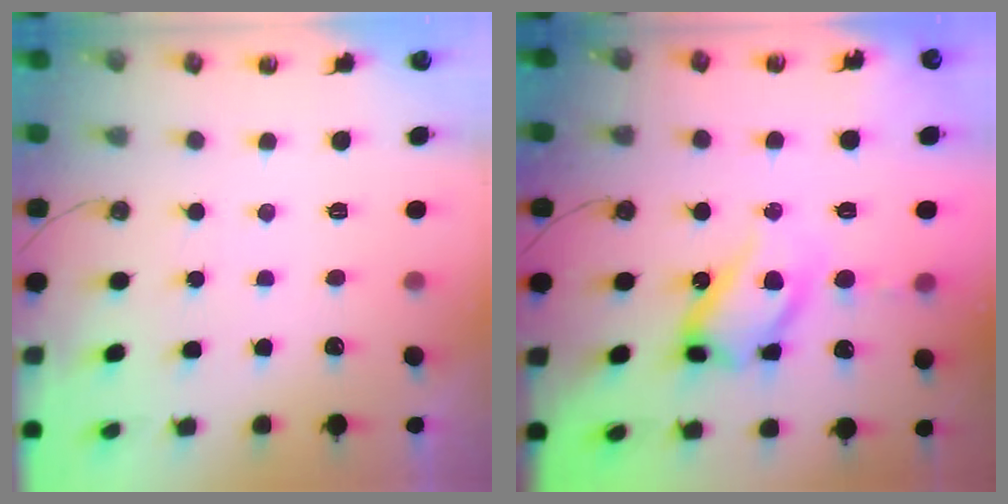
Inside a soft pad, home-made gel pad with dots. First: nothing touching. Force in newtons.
{"total": 17.3, "press": 17.2, "slide": 1.7}